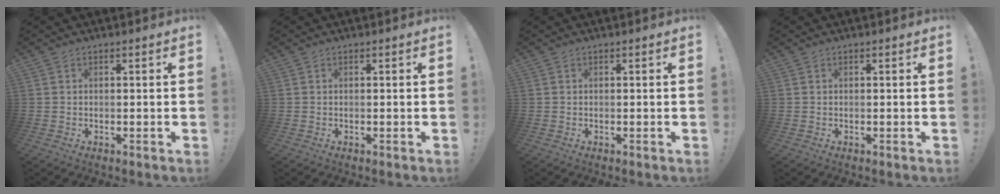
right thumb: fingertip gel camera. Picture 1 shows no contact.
{"total": 0.0}
{"total": 0.0}
{"total": 0.0}